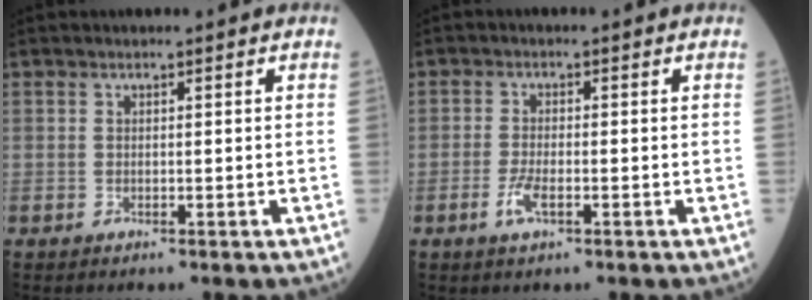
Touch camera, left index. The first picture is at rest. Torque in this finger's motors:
{"motor_torque": [0.66, 0.43, 0.06, 0.02]}